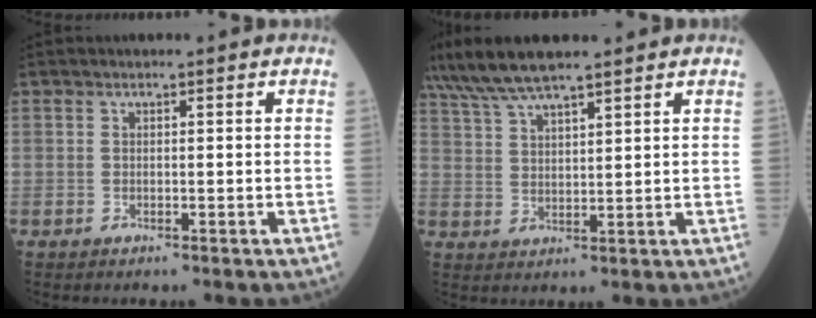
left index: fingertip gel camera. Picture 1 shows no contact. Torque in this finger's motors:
{"motor_torque": [1.03, -1.11, 0.26, 0.18]}